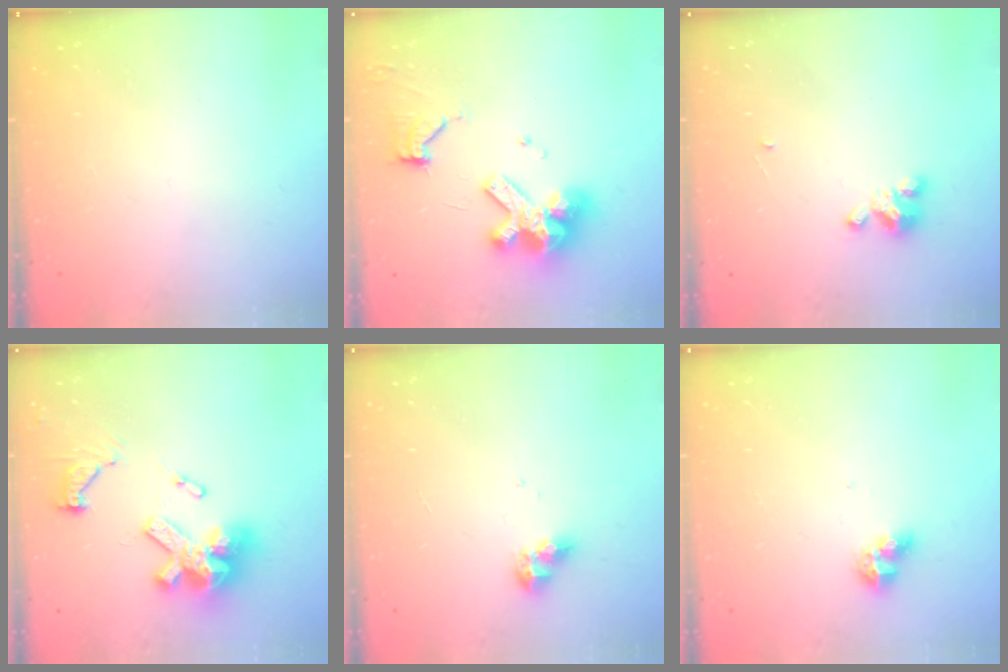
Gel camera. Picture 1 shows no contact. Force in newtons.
{"total": 14.1, "press": 14.0, "slide": 1.8}
{"total": 3.2, "press": 3.2, "slide": 0.3}
{"total": 18.5, "press": 18.3, "slide": 2.4}
{"total": 7.4, "press": 7.4, "slide": 0.9}
{"total": 6.1, "press": 6.1, "slide": 0.7}